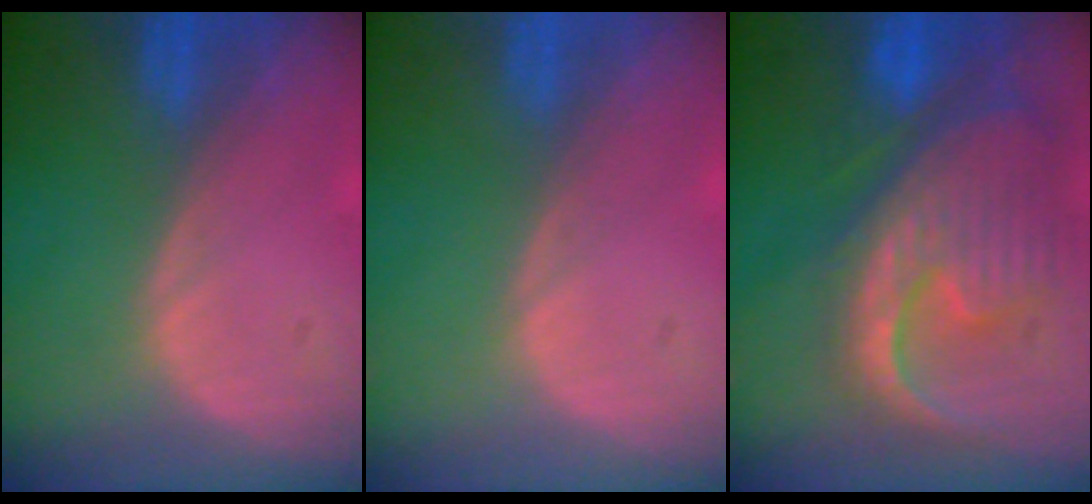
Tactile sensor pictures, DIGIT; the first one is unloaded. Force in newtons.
{"total": 0.0}
{"total": 12.8, "press": 11.0, "slide": 6.6}